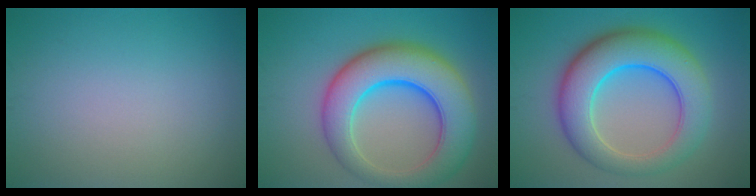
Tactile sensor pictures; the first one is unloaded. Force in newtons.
{"total": 10.1, "press": 10.1, "slide": 0.4}
{"total": 9.4, "press": 9.4, "slide": 0.1}